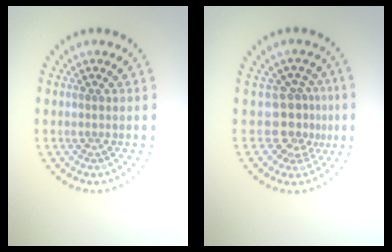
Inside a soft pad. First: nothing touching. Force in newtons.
{"total": 3.0, "press": 2.2, "slide": 2.0}